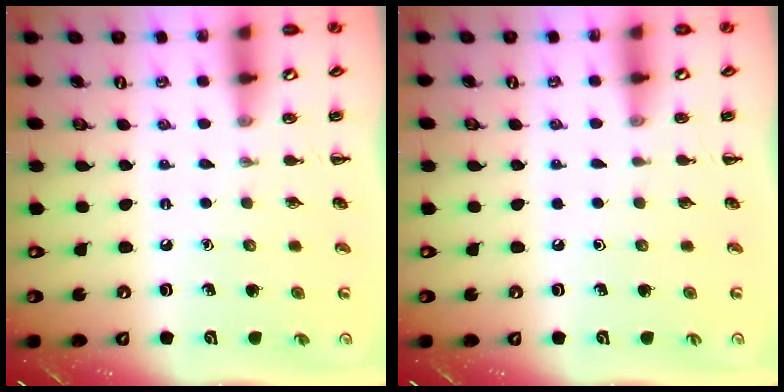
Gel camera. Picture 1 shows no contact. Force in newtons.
{"total": 0.0}